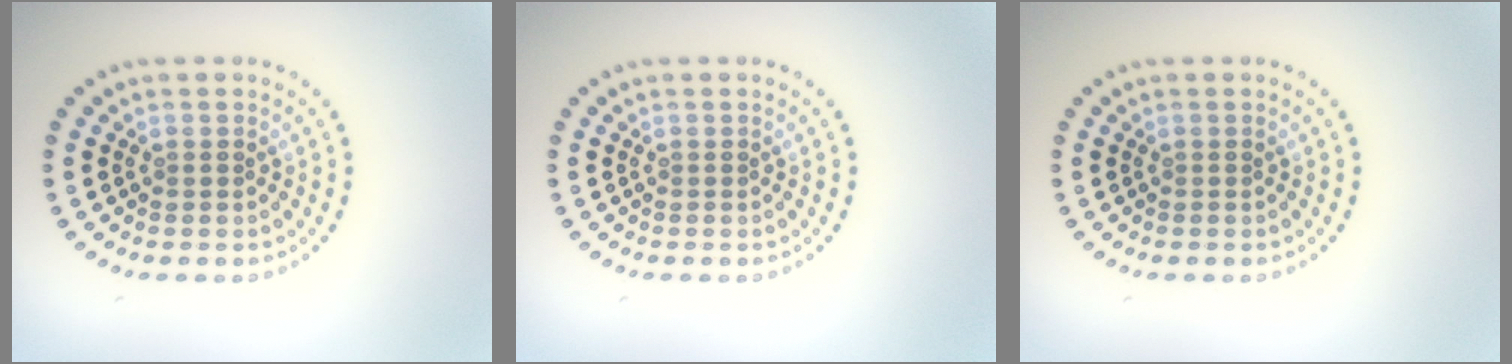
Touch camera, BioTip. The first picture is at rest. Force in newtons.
{"total": 0.0}
{"total": 0.0}